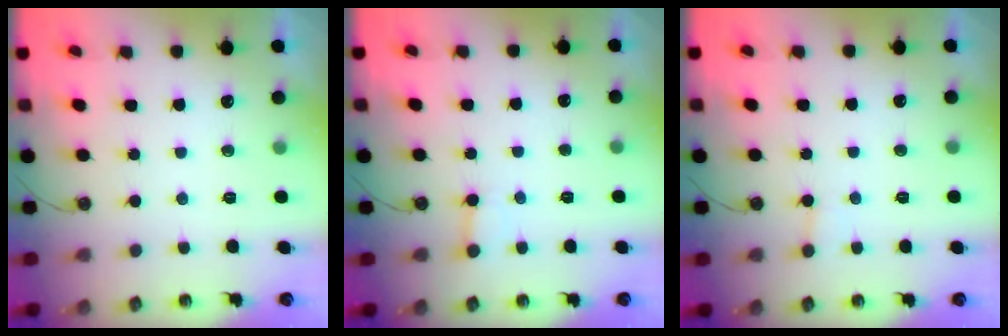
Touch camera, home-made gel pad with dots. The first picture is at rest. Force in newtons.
{"total": 2.6, "press": 2.6, "slide": 0.1}
{"total": 4.1, "press": 4.0, "slide": 0.4}